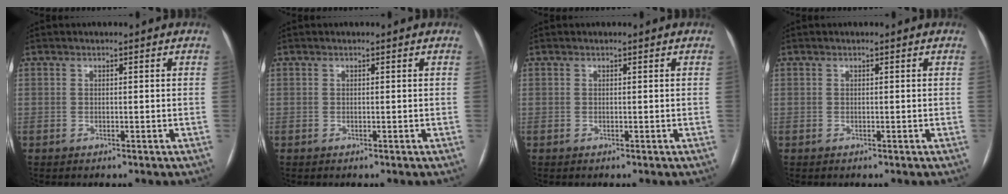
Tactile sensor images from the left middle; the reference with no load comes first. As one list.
[{"total": 0.0}, {"total": 0.0}, {"total": 0.0}]